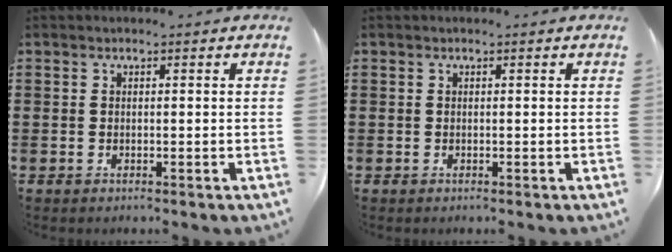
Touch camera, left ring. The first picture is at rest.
{"total": 0.0}